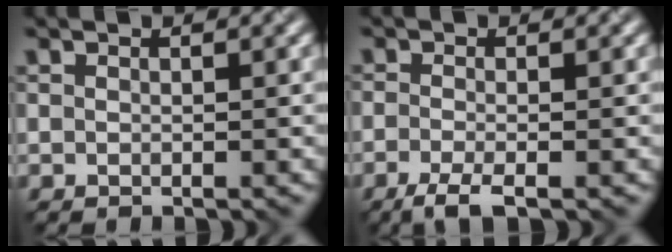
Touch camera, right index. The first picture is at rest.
{"total": 2.7, "force": [-1.6, 0.6, 2.0], "torque": [-0.045, -0.006, -0.038]}